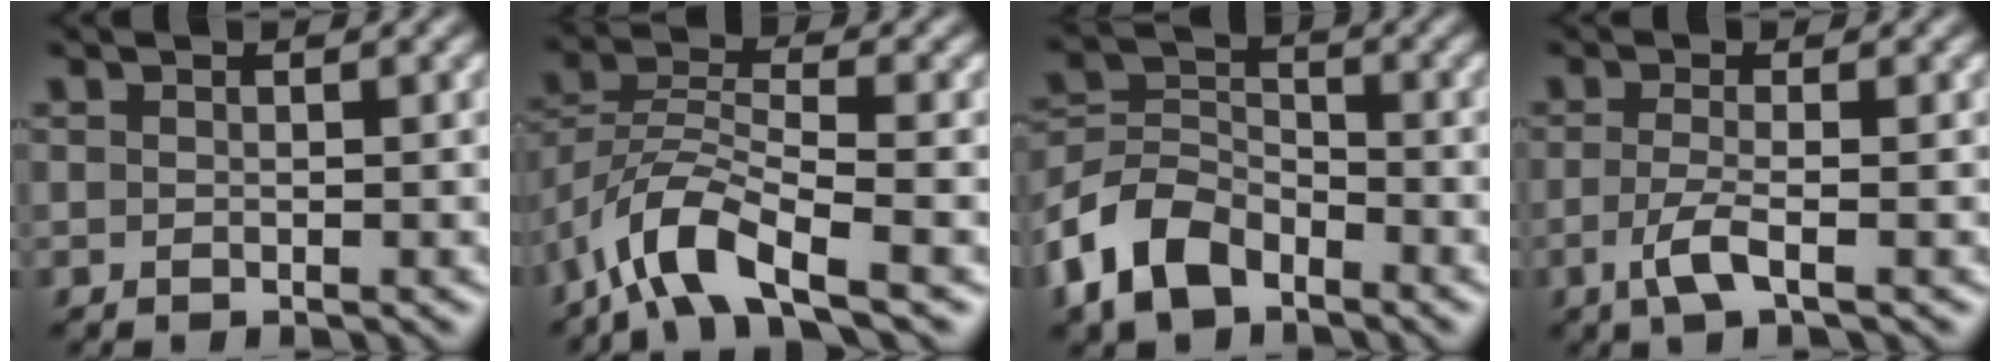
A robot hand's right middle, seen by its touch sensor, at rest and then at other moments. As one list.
[{"total": 6.9, "force": [-4.4, 2.1, 4.9], "torque": [-0.095, 0.002, -0.095]}, {"total": 6.4, "force": [-4.0, 3.9, 3.2], "torque": [-0.070, 0.004, -0.090]}, {"total": 2.6, "force": [-0.9, 0.5, 2.3], "torque": [-0.053, -0.002, -0.025]}]